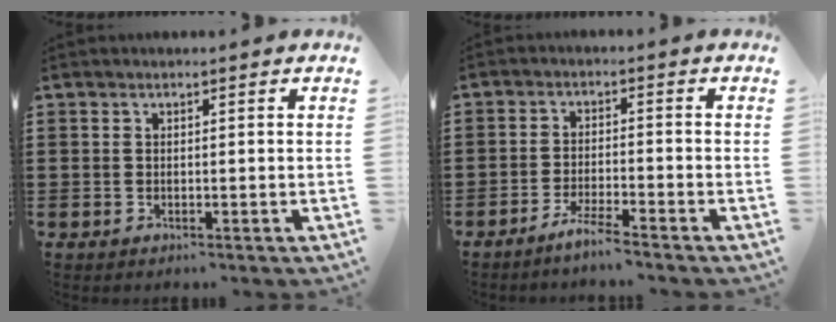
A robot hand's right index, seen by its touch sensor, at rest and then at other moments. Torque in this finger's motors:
{"motor_torque": [2.14, 0.00, 0.05, 0.04]}